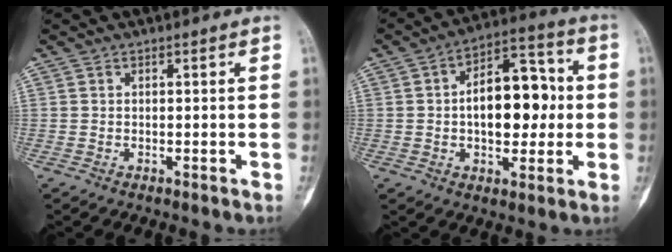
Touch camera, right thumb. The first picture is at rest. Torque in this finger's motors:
{"motor_torque": [1.34, 1.37, 0.01, 0.04, 0.33]}